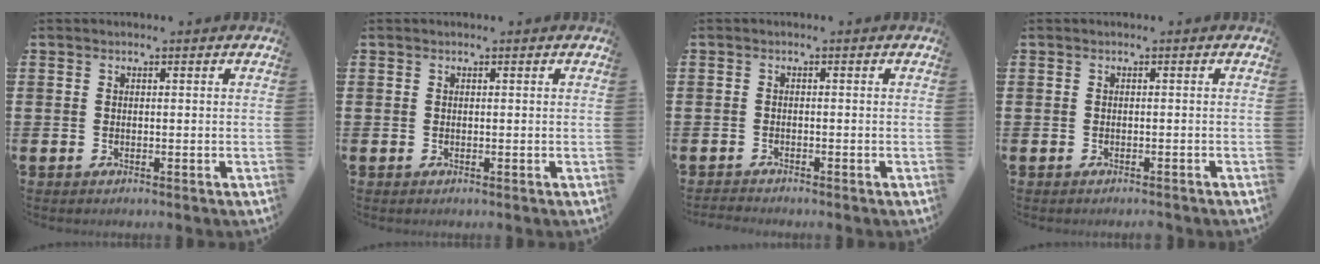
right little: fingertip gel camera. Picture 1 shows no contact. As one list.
[{"total": 0.0}, {"total": 0.9, "force": [-0.9, 0.0, 0.0], "torque": [-0.002, 0.000, -0.019]}, {"total": 0.5, "force": [-0.5, 0.0, 0.1], "torque": [-0.002, -0.001, -0.010]}]